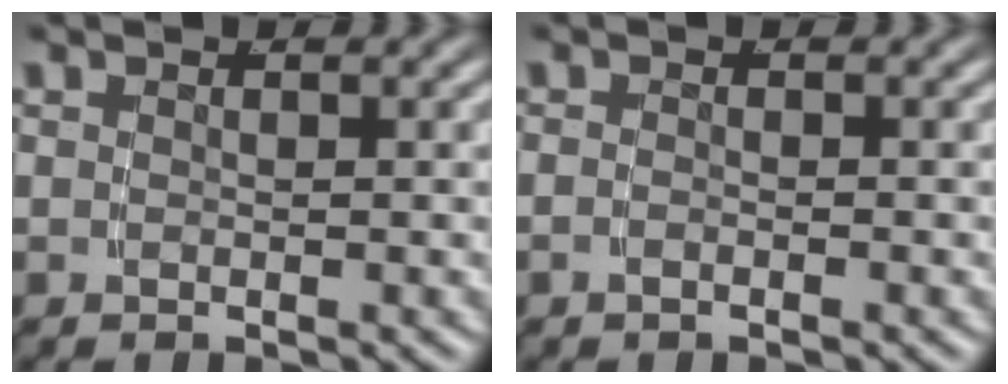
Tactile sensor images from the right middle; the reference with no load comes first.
{"total": 0.7, "force": [-0.6, 0.0, 0.3], "torque": [-0.007, 0.000, -0.013]}